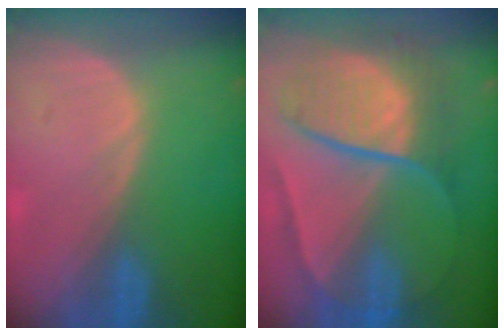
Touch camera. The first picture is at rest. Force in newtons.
{"total": 10.4, "press": 10.3, "slide": 1.1}